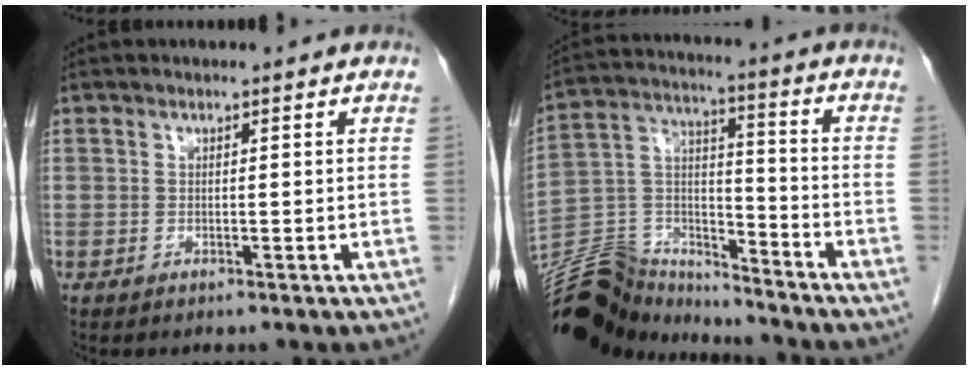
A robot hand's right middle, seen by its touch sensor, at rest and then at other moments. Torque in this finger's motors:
{"motor_torque": [1.00, -1.14, 0.75, 0.20]}